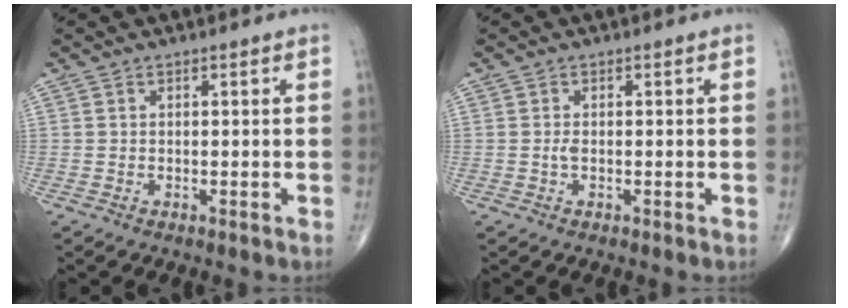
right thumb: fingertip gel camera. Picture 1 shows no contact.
{"total": 0.9, "force": [-0.2, 0.4, 0.8], "torque": [-0.017, -0.001, -0.004]}